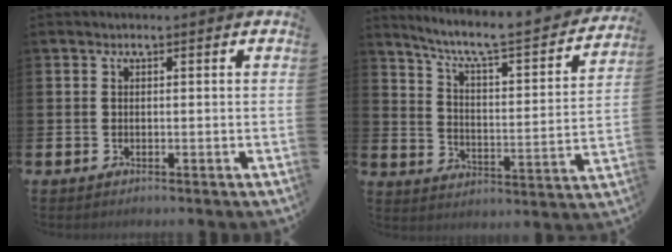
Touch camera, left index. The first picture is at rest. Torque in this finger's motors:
{"motor_torque": [0.59, -1.27, 0.40, 0.14]}